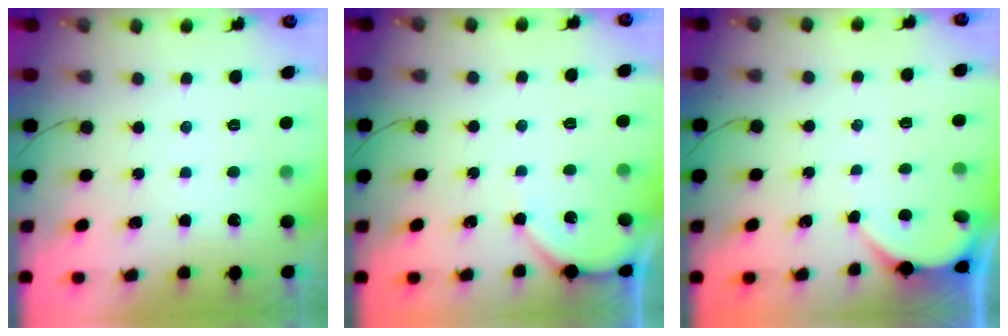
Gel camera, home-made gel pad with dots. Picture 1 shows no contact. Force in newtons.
{"total": 2.9, "press": 2.8, "slide": 0.4}
{"total": 1.7, "press": 1.7, "slide": 0.2}